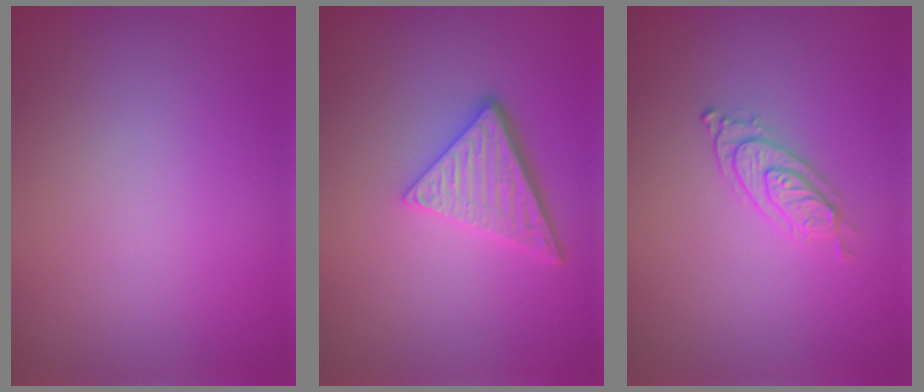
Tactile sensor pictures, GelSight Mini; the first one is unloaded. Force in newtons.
{"total": 4.7, "press": 3.5, "slide": 3.1}
{"total": 2.3, "press": 2.0, "slide": 1.1}